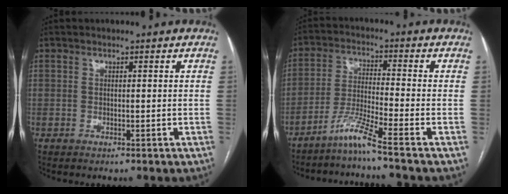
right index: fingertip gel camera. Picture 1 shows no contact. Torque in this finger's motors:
{"motor_torque": [0.49, -0.49, 0.07, 0.02]}